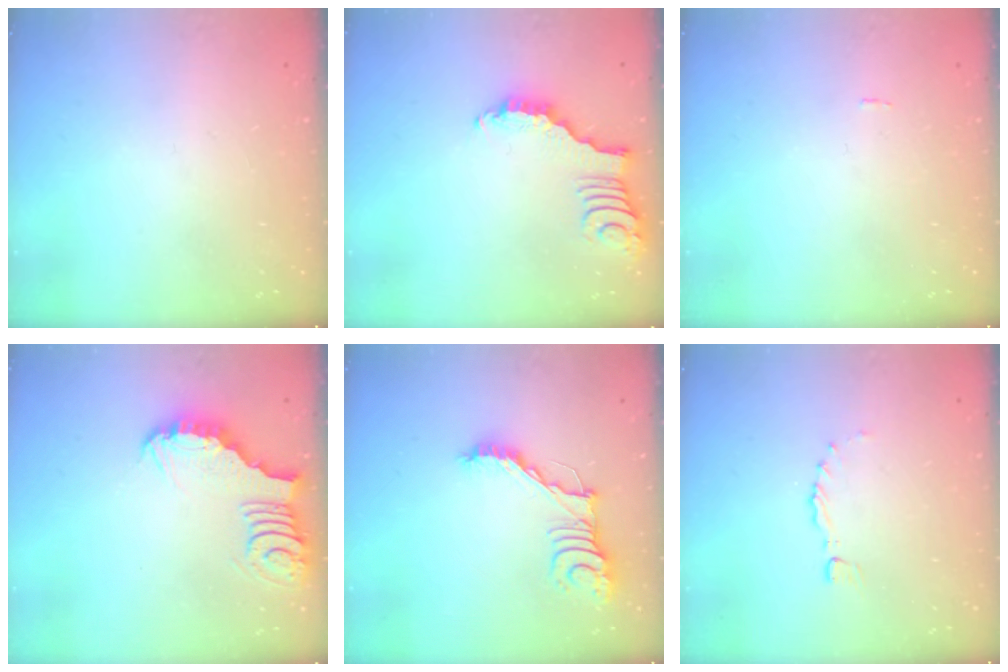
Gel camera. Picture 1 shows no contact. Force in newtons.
{"total": 2.8, "press": 2.7, "slide": 0.4}
{"total": 0.7, "press": 0.7, "slide": 0.0}
{"total": 3.4, "press": 3.4, "slide": 0.3}
{"total": 12.8, "press": 12.8, "slide": 0.3}
{"total": 0.0}